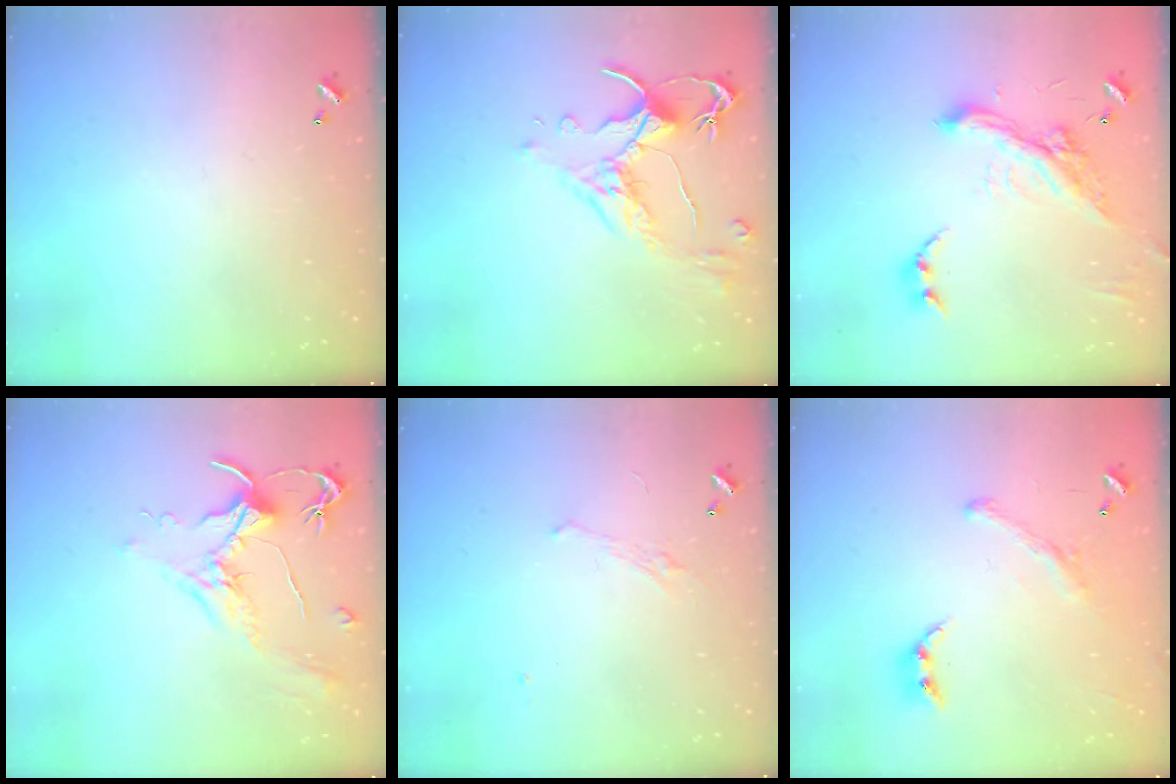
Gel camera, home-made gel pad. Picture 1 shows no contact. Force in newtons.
{"total": 2.6, "press": 2.2, "slide": 1.4}
{"total": 4.6, "press": 4.4, "slide": 1.2}
{"total": 1.8, "press": 1.7, "slide": 0.8}
{"total": 1.6, "press": 1.4, "slide": 0.8}
{"total": 1.8, "press": 1.2, "slide": 1.3}